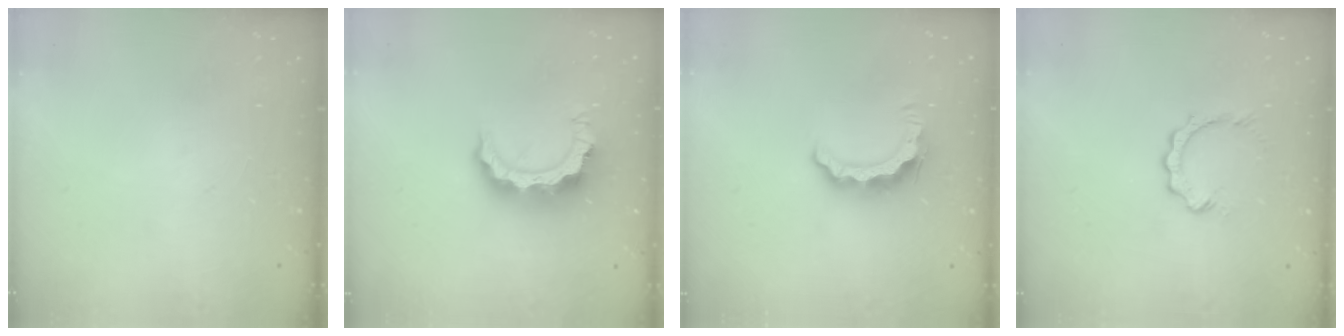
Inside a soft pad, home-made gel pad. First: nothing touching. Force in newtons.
{"total": 11.3, "press": 11.3, "slide": 1.0}
{"total": 8.3, "press": 8.3, "slide": 0.3}
{"total": 2.9, "press": 2.9, "slide": 0.3}